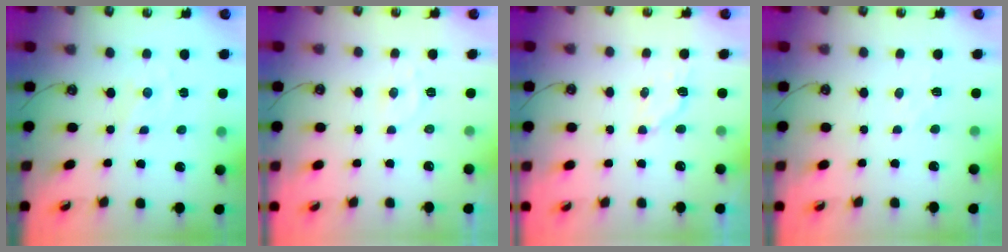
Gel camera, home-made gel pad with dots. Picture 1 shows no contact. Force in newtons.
{"total": 3.8, "press": 3.7, "slide": 0.9}
{"total": 4.1, "press": 3.9, "slide": 1.2}
{"total": 5.0, "press": 4.9, "slide": 0.6}